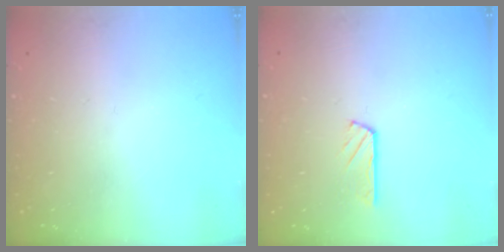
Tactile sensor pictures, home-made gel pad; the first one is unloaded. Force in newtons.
{"total": 2.7, "press": 2.7, "slide": 0.3}